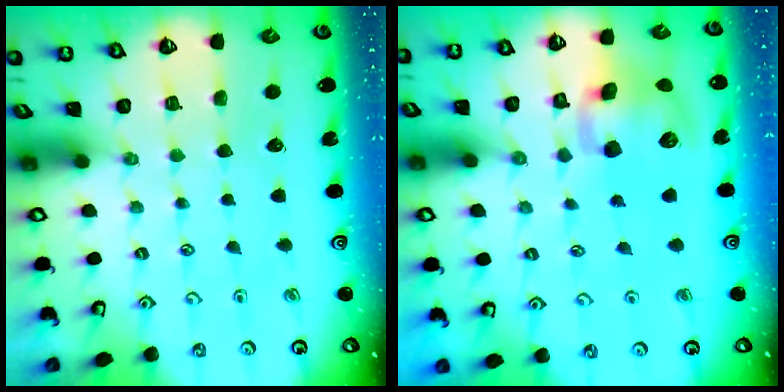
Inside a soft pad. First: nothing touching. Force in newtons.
{"total": 11.5, "press": 11.4, "slide": 2.1}